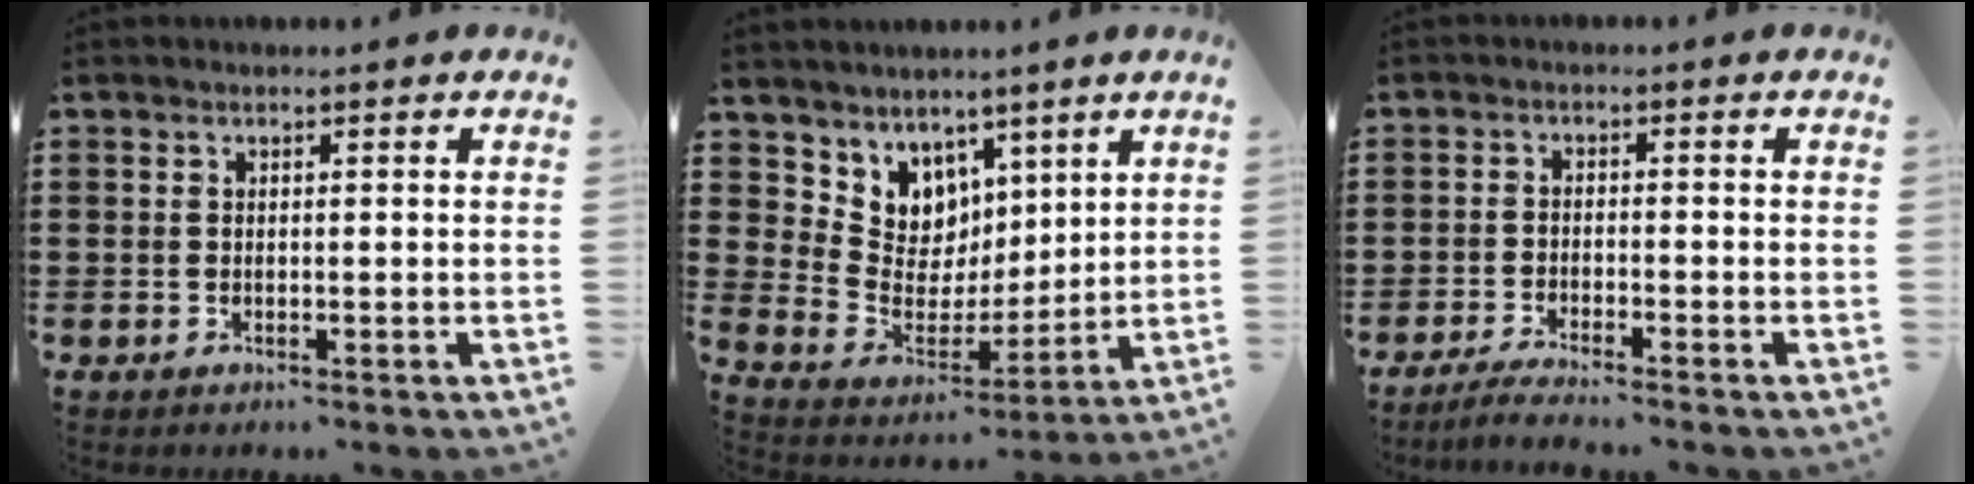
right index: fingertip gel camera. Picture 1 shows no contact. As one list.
[{"total": 6.6, "force": [4.4, 4.9, -0.7], "torque": [-0.040, -0.049, 0.084]}, {"total": 2.6, "force": [-2.5, -0.3, 0.7], "torque": [-0.012, 0.002, -0.050]}]